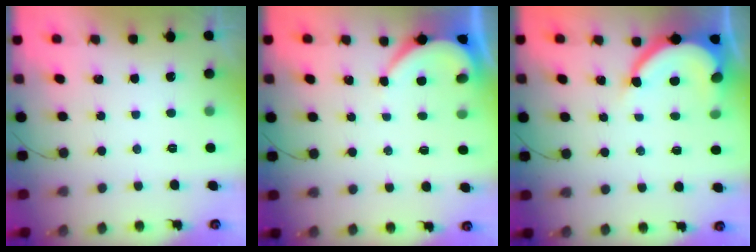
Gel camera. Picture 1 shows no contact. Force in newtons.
{"total": 3.9, "press": 3.9, "slide": 0.3}
{"total": 9.7, "press": 9.7, "slide": 1.0}